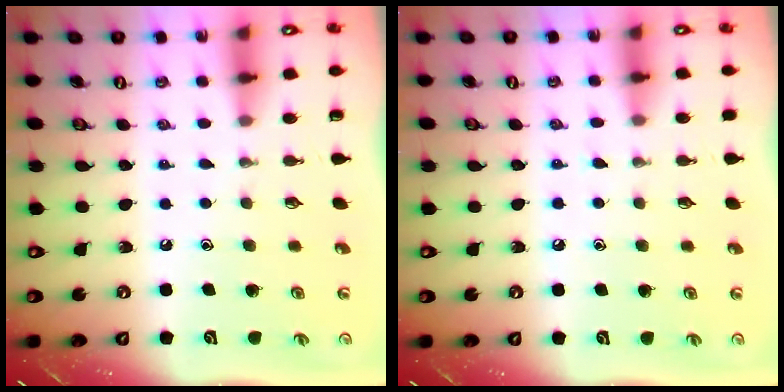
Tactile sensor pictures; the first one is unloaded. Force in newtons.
{"total": 5.4, "press": 5.4, "slide": 0.8}